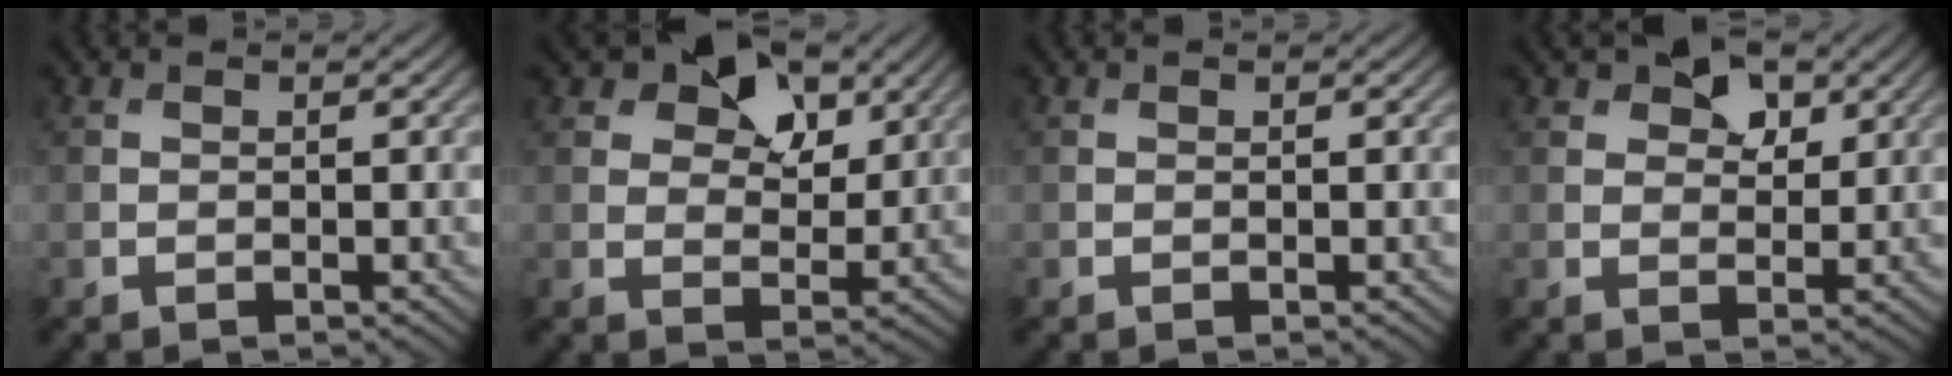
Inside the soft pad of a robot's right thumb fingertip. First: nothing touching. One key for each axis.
{"total": 8.7, "fx": 5.0, "fy": 5.1, "fz": 4.9, "tx": -0.074, "ty": -0.003, "tz": 0.075}
{"total": 0.0}
{"total": 5.0, "fx": 2.9, "fy": 2.9, "fz": 2.8, "tx": -0.038, "ty": -0.003, "tz": 0.048}